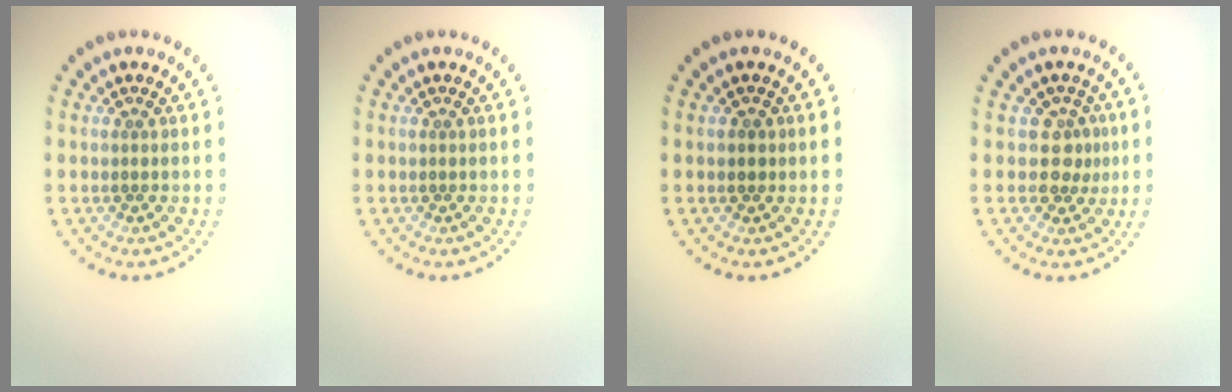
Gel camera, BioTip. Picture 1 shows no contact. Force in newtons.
{"total": 0.0}
{"total": 1.0, "press": 0.9, "slide": 0.4}
{"total": 2.0, "press": 1.7, "slide": 1.1}